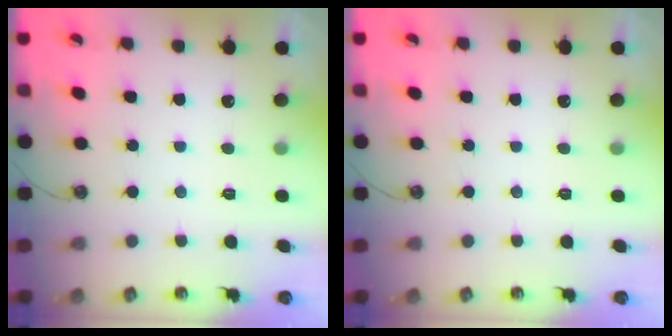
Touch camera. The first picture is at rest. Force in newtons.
{"total": 0.0}